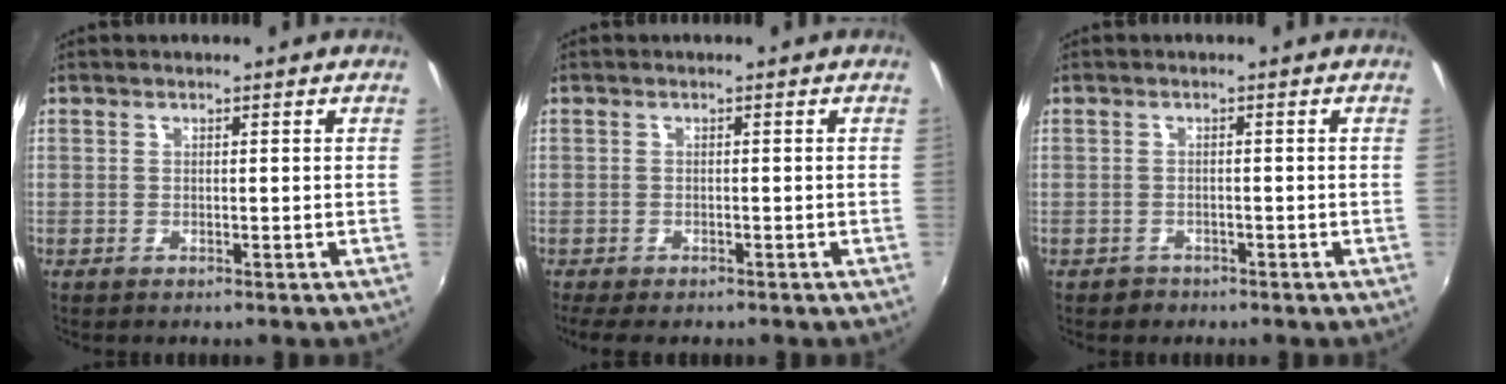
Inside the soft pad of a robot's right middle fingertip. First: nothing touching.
{"total": 4.5, "force": [-3.6, 1.6, 2.3], "torque": [-0.056, -0.025, -0.061]}
{"total": 1.9, "force": [-1.3, 1.4, 0.2], "torque": [-0.009, -0.001, -0.019]}